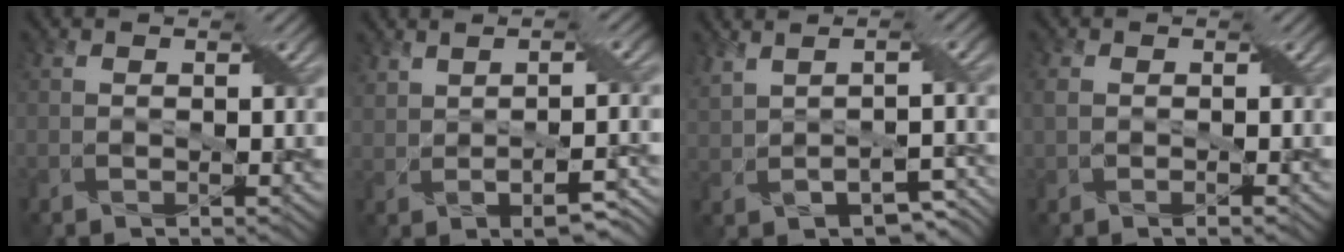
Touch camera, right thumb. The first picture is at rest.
{"total": 6.9, "force": [0.3, 2.8, 6.4], "torque": [-0.111, 0.001, 0.020]}
{"total": 5.9, "force": [0.5, 2.5, 5.4], "torque": [-0.105, -0.001, 0.028]}
{"total": 2.1, "force": [-0.3, 1.3, 1.7], "torque": [-0.039, 0.000, -0.005]}